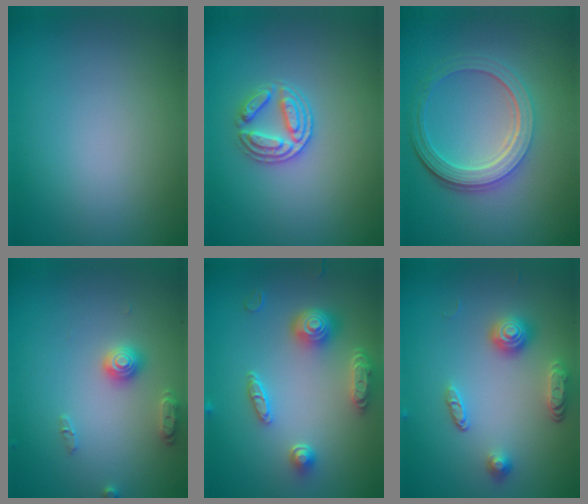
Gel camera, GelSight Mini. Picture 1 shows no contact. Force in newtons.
{"total": 3.0, "press": 2.7, "slide": 1.2}
{"total": 5.2, "press": 3.9, "slide": 3.5}
{"total": 2.5, "press": 2.5, "slide": 0.4}
{"total": 4.8, "press": 4.0, "slide": 2.8}
{"total": 3.3, "press": 2.9, "slide": 1.6}